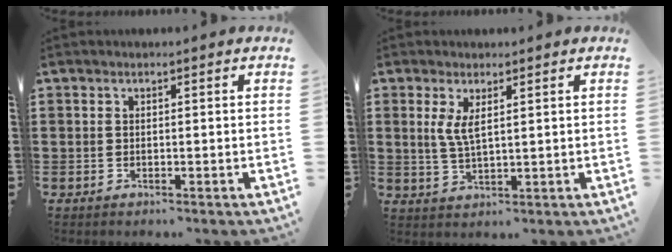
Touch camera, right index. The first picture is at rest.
{"total": 3.5, "force": [1.4, 1.1, 3.0], "torque": [-0.063, 0.004, 0.023]}